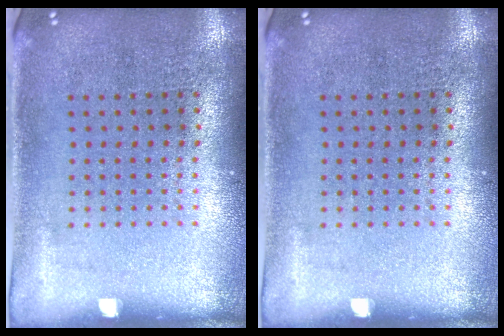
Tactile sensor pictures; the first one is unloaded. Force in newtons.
{"total": 0.0}